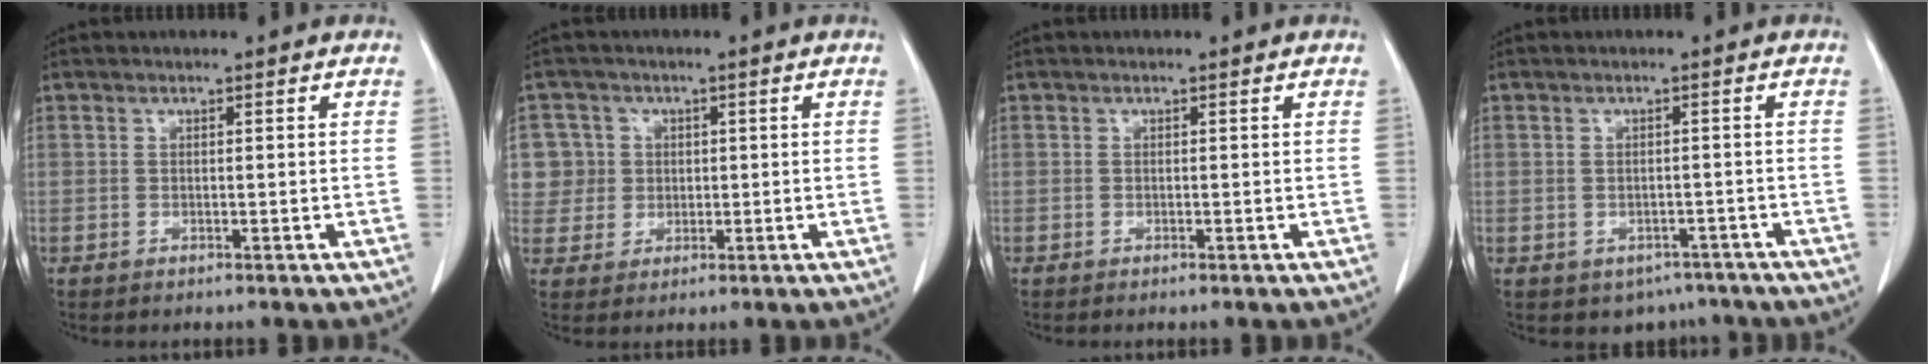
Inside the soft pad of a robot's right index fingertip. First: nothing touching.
{"total": 6.8, "force": [1.4, 6.6, 0.1], "torque": [0.002, 0.025, 0.034]}
{"total": 0.0}
{"total": 4.4, "force": [-2.8, 3.3, 0.6], "torque": [0.006, 0.010, -0.033]}